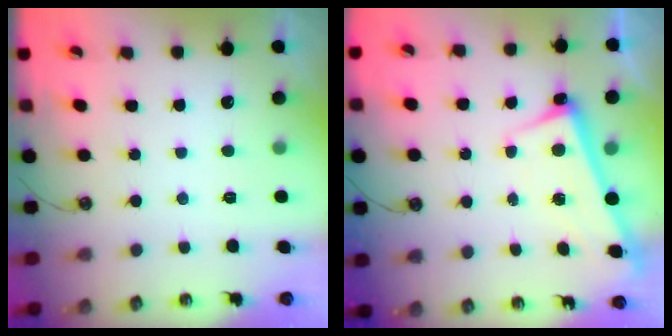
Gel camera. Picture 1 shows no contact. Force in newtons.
{"total": 2.8, "press": 2.8, "slide": 0.4}